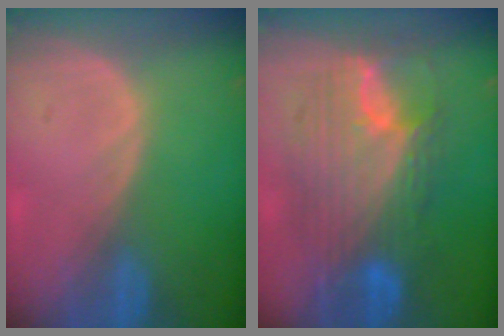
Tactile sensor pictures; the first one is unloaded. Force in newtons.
{"total": 11.4, "press": 11.3, "slide": 0.9}